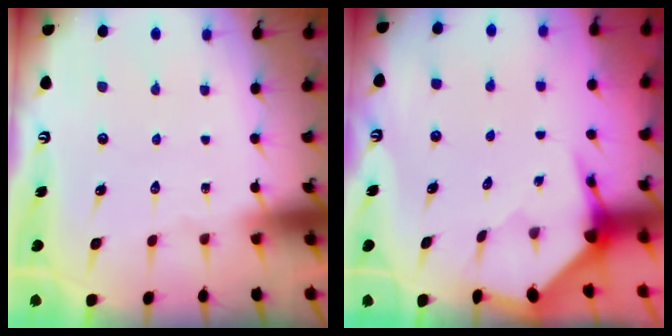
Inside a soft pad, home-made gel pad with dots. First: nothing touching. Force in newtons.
{"total": 3.5, "press": 3.5, "slide": 0.4}